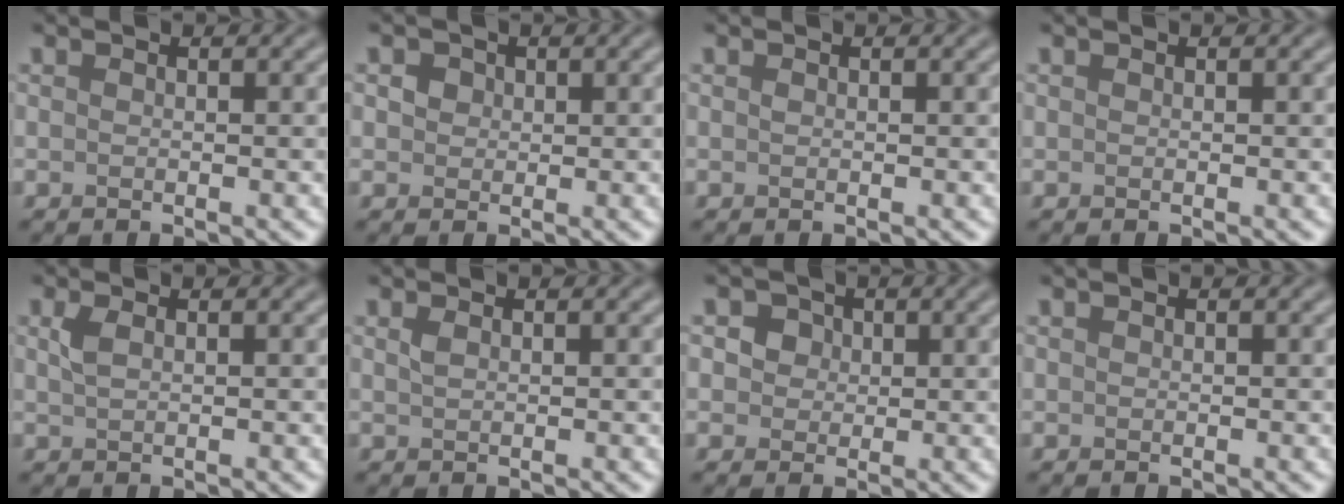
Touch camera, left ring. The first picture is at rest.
{"total": 1.9, "force": [0.8, 1.5, 0.7], "torque": [-0.017, 0.006, 0.013]}
{"total": 0.0}
{"total": 0.0}
{"total": 1.3, "force": [0.6, 0.6, 1.0], "torque": [-0.026, 0.002, 0.014]}
{"total": 0.7, "force": [0.4, 0.3, 0.5], "torque": [-0.013, 0.002, 0.009]}
{"total": 3.8, "force": [1.6, 3.0, 1.7], "torque": [-0.026, 0.013, 0.015]}
{"total": 0.0}